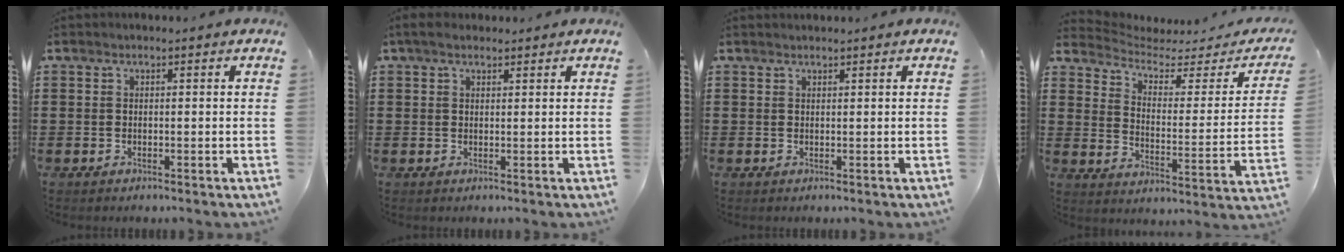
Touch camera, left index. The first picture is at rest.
{"total": 2.0, "force": [1.4, 0.9, 1.0], "torque": [-0.024, 0.007, 0.026]}
{"total": 0.8, "force": [0.8, 0.0, 0.1], "torque": [-0.003, -0.001, 0.017]}
{"total": 3.3, "force": [2.7, 1.2, 1.4], "torque": [-0.049, -0.023, 0.038]}